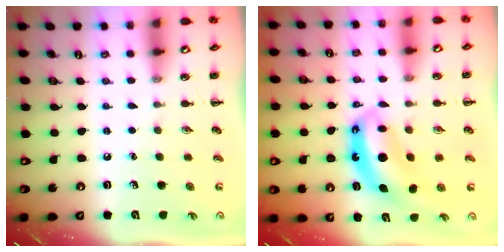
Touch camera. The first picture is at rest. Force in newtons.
{"total": 8.1, "press": 7.9, "slide": 2.0}